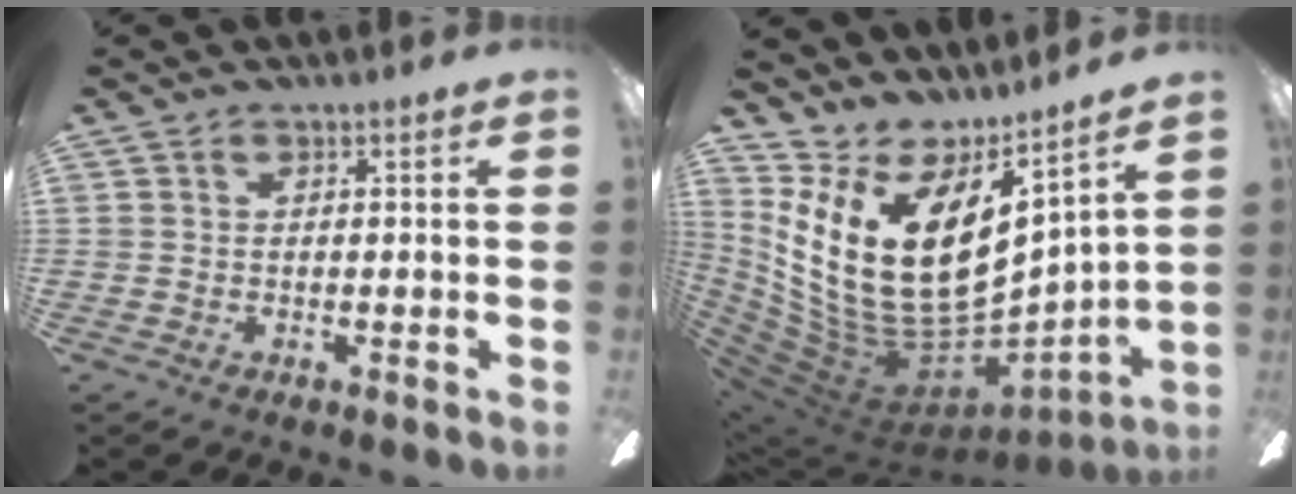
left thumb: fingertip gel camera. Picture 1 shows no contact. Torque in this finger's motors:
{"motor_torque": [2.37, 2.64, 1.78, -0.99, 0.81]}